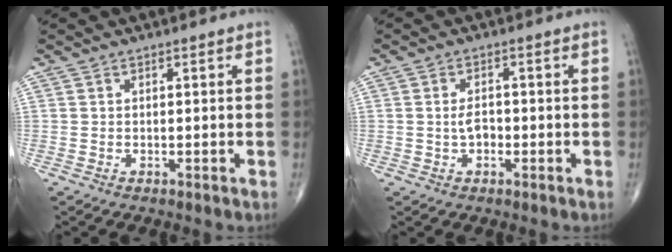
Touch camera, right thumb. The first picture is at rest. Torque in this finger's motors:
{"motor_torque": [0.17, -0.14, -0.37, -0.37, 0.02]}